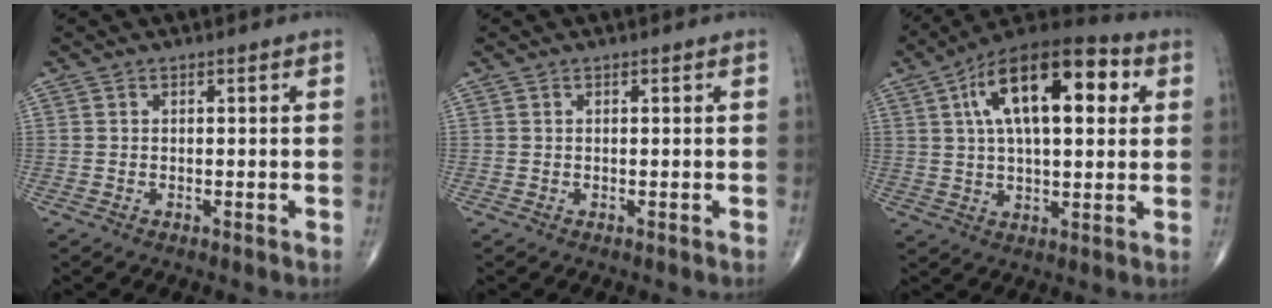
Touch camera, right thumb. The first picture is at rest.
{"total": 0.0}
{"total": 20.6, "force": [6.1, 9.3, 17.4], "torque": [-0.266, 0.017, 0.088]}